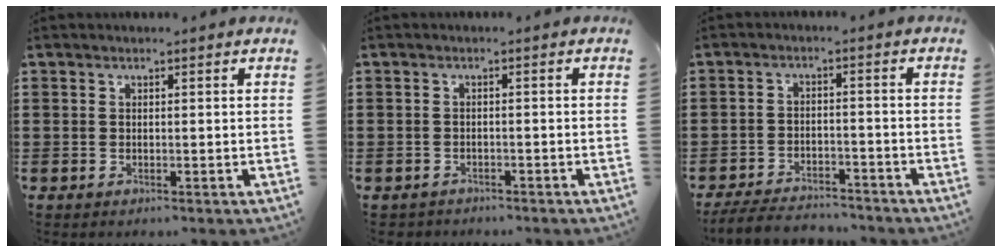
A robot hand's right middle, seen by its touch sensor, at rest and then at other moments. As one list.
[{"total": 1.4, "force": [-1.3, 0.4, -0.1], "torque": [-0.003, 0.002, -0.030]}, {"total": 4.7, "force": [-4.5, 0.8, 0.9], "torque": [-0.028, 0.001, -0.094]}]